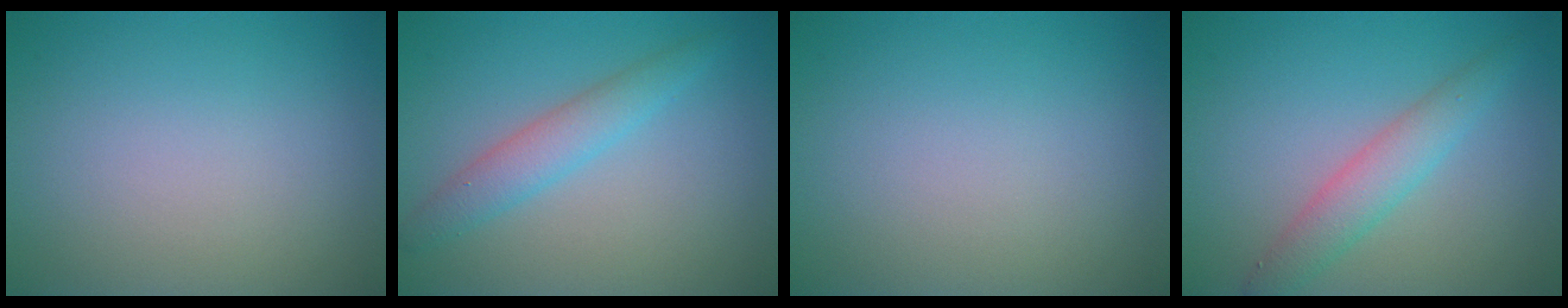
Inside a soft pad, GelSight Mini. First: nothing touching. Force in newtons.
{"total": 2.8, "press": 2.8, "slide": 0.1}
{"total": 0.0}
{"total": 3.1, "press": 3.1, "slide": 0.1}